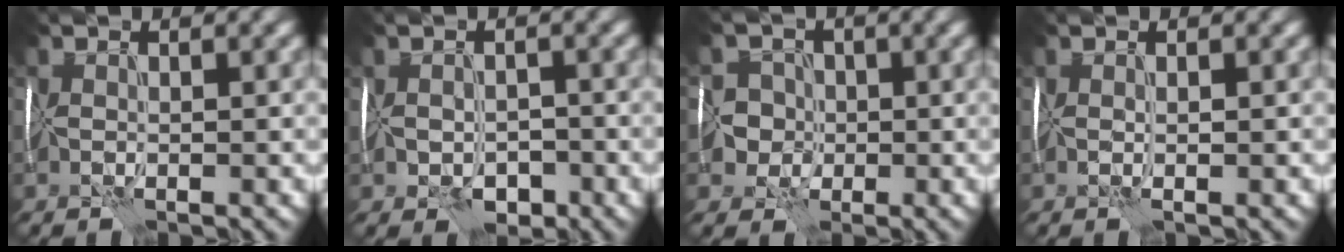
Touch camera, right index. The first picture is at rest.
{"total": 2.6, "force": [-1.0, 1.9, 1.5], "torque": [-0.018, -0.001, -0.016]}
{"total": 5.1, "force": [-1.4, 4.8, 1.0], "torque": [0.008, 0.007, -0.054]}
{"total": 0.9, "force": [0.4, 0.2, 0.8], "torque": [0.001, 0.003, 0.006]}